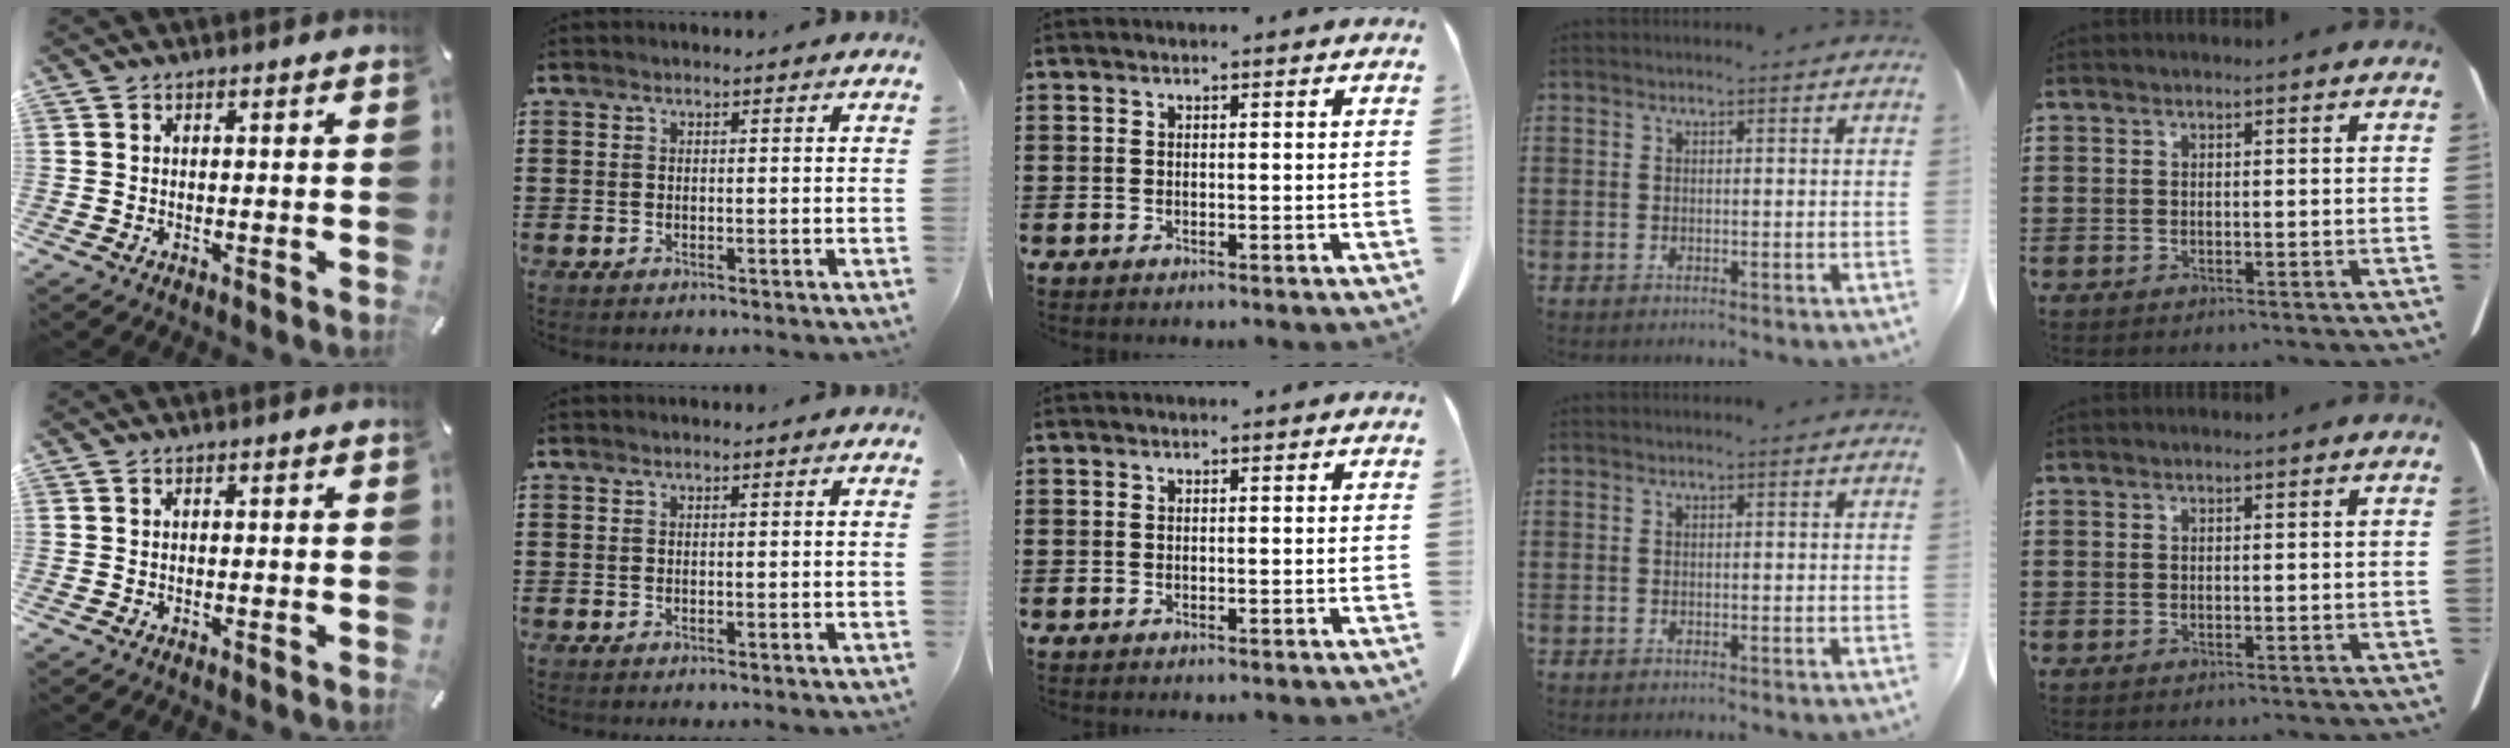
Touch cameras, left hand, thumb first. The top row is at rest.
{}